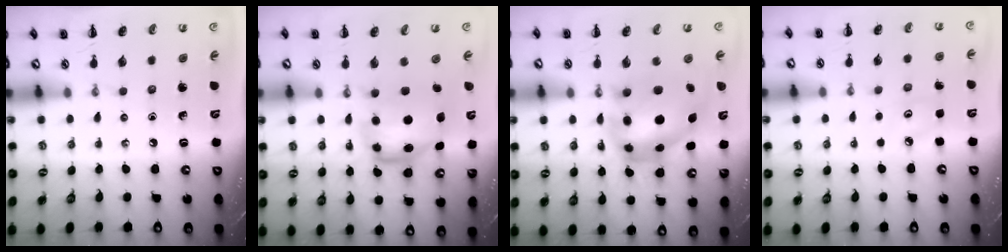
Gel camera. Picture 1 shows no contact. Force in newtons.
{"total": 7.1, "press": 7.0, "slide": 1.1}
{"total": 11.8, "press": 11.4, "slide": 3.1}
{"total": 6.1, "press": 5.8, "slide": 1.9}